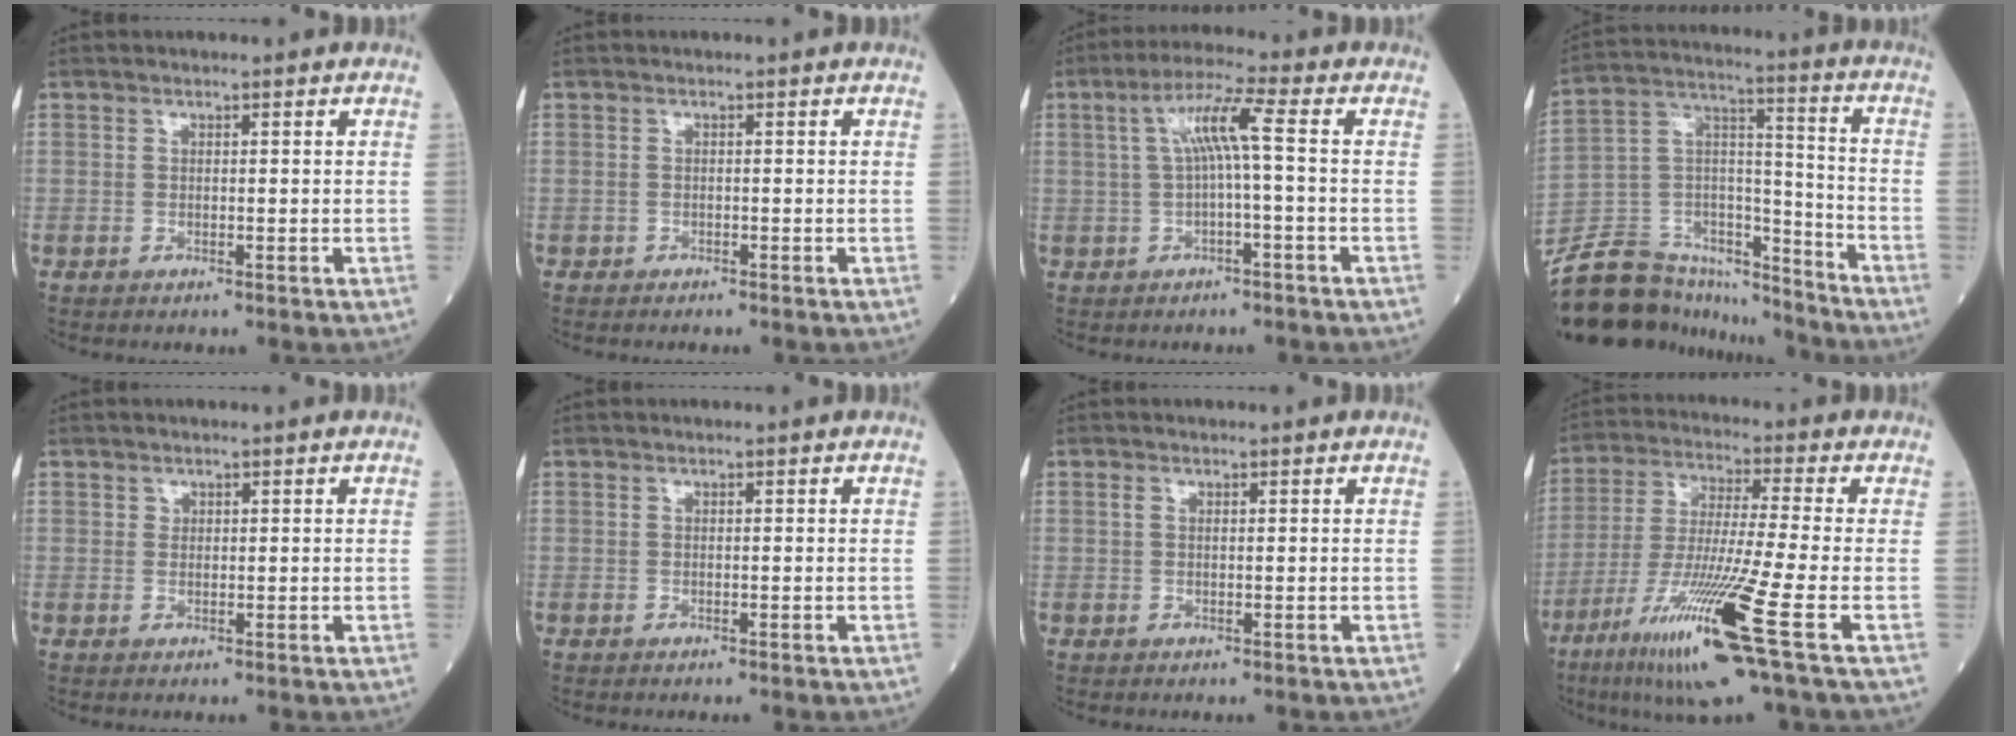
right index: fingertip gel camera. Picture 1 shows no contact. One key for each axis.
{"total": 0.6, "fx": -0.6, "fy": 0.2, "fz": 0.0, "tx": -0.007, "ty": 0.000, "tz": -0.012}
{"total": 6.1, "fx": 0.4, "fy": -0.3, "fz": 6.1, "tx": -0.113, "ty": 0.022, "tz": 0.010}
{"total": 19.9, "fx": -17.8, "fy": 6.8, "fz": 5.6, "tx": -0.117, "ty": 0.049, "tz": -0.298}
{"total": 0.7, "fx": 0.4, "fy": 0.5, "fz": 0.1, "tx": 0.007, "ty": 0.000, "tz": 0.003}
{"total": 0.0}
{"total": 0.7, "fx": 0.3, "fy": 0.3, "fz": 0.5, "tx": -0.016, "ty": 0.007, "tz": 0.005}
{"total": 15.9, "fx": -7.5, "fy": -1.2, "fz": 14.0, "tx": -0.287, "ty": -0.043, "tz": -0.142}